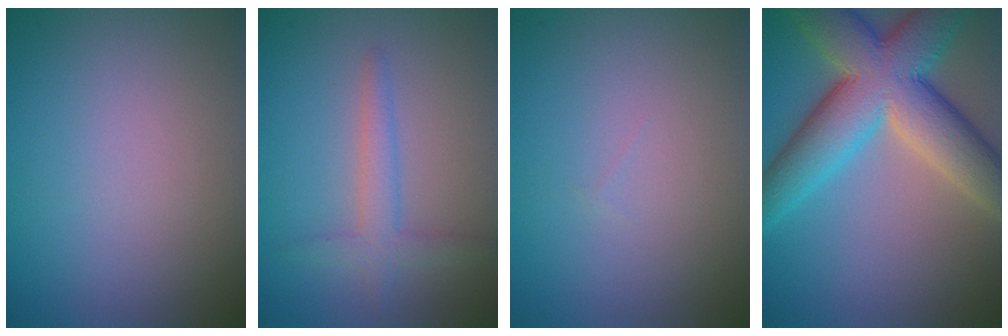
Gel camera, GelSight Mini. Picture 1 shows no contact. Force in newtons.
{"total": 2.4, "press": 2.4, "slide": 0.2}
{"total": 0.0}
{"total": 11.5, "press": 11.5, "slide": 0.3}